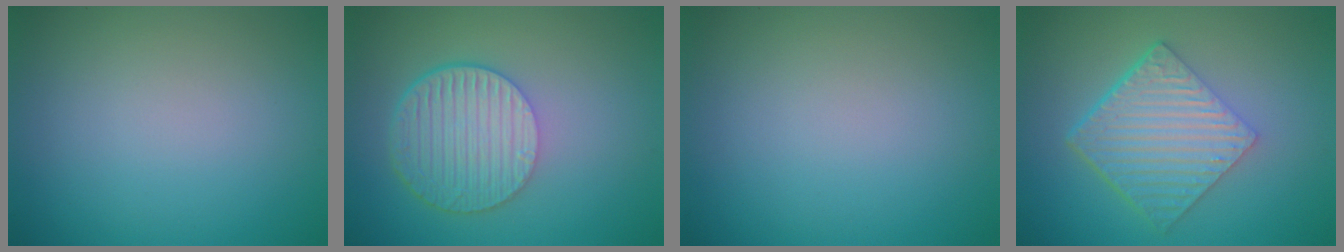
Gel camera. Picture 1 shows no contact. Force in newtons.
{"total": 6.5, "press": 4.5, "slide": 4.7}
{"total": 0.0}
{"total": 6.3, "press": 4.3, "slide": 4.6}